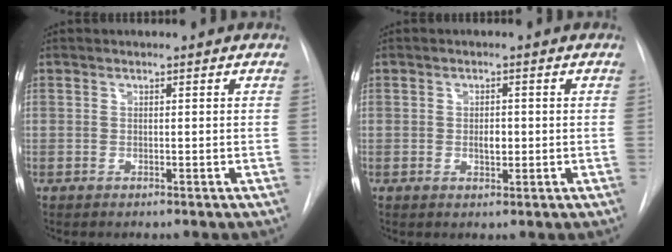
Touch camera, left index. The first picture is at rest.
{"total": 1.9, "force": [-0.1, 1.0, 1.6], "torque": [-0.027, 0.000, 0.000]}